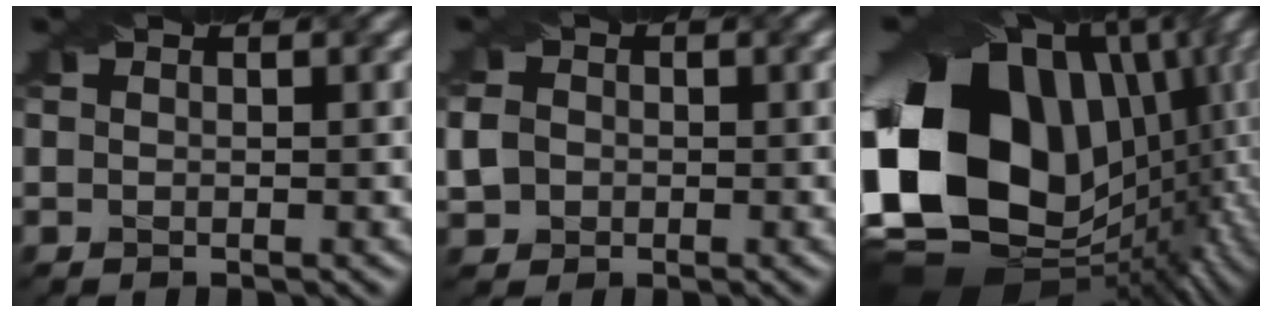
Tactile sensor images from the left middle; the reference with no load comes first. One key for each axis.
{"total": 2.9, "fx": -0.2, "fy": 2.5, "fz": 1.3, "tx": -0.034, "ty": 0.016, "tz": -0.003}
{"total": 20.7, "fx": 0.8, "fy": 16.4, "fz": 12.5, "tx": -0.278, "ty": -0.018, "tz": 0.049}